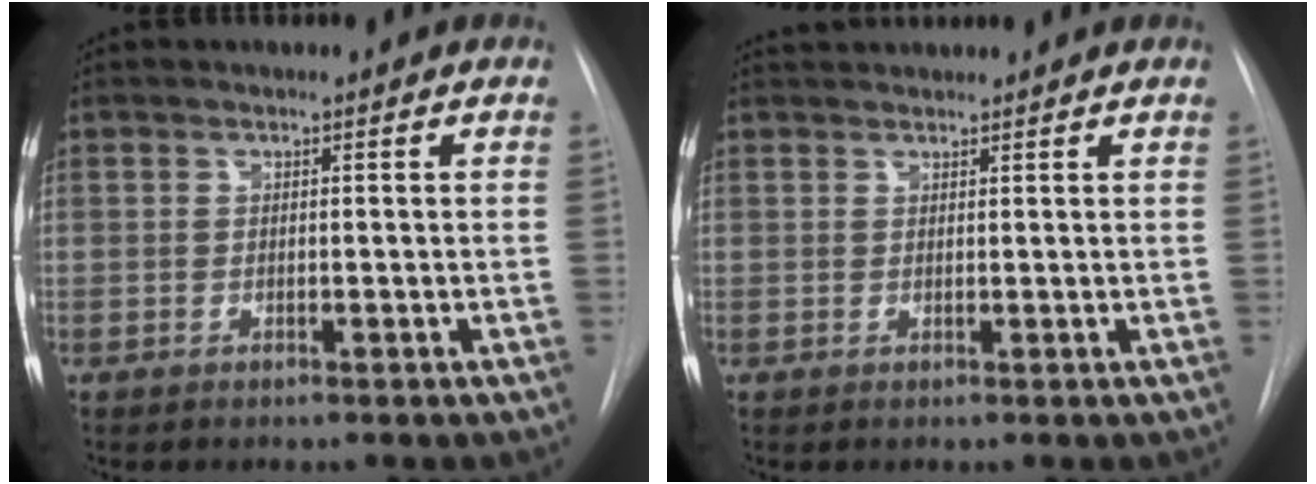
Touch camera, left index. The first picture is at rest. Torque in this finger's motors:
{"motor_torque": [-0.10, -0.57, 0.09, 0.05]}